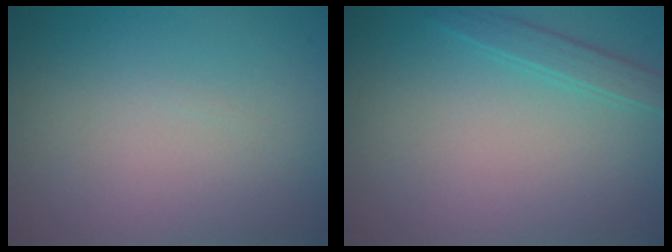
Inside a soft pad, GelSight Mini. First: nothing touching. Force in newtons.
{"total": 1.6, "press": 1.6, "slide": 0.1}